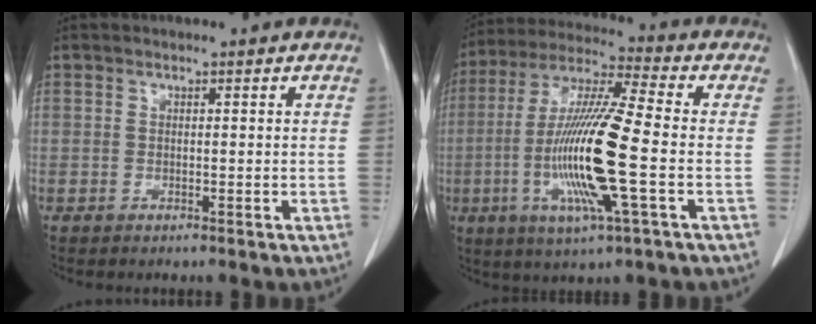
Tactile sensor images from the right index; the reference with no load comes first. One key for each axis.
{"total": 16.8, "fx": -3.4, "fy": 0.7, "fz": 16.4, "tx": -0.334, "ty": -0.013, "tz": -0.069}